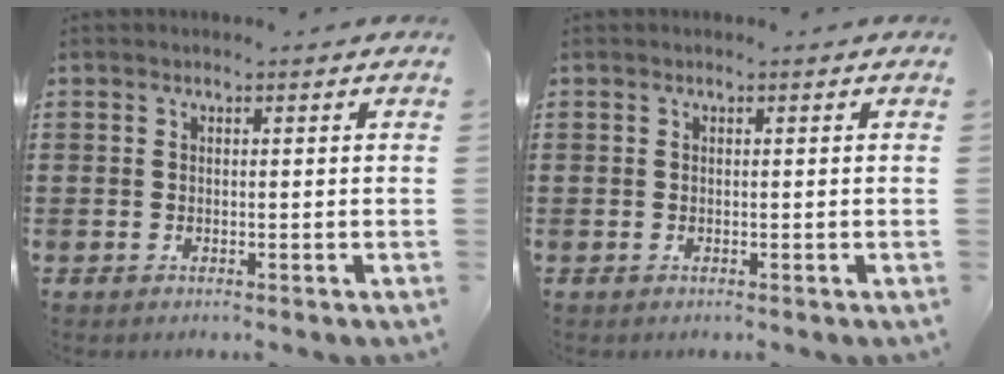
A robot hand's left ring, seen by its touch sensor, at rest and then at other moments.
{"total": 0.0}